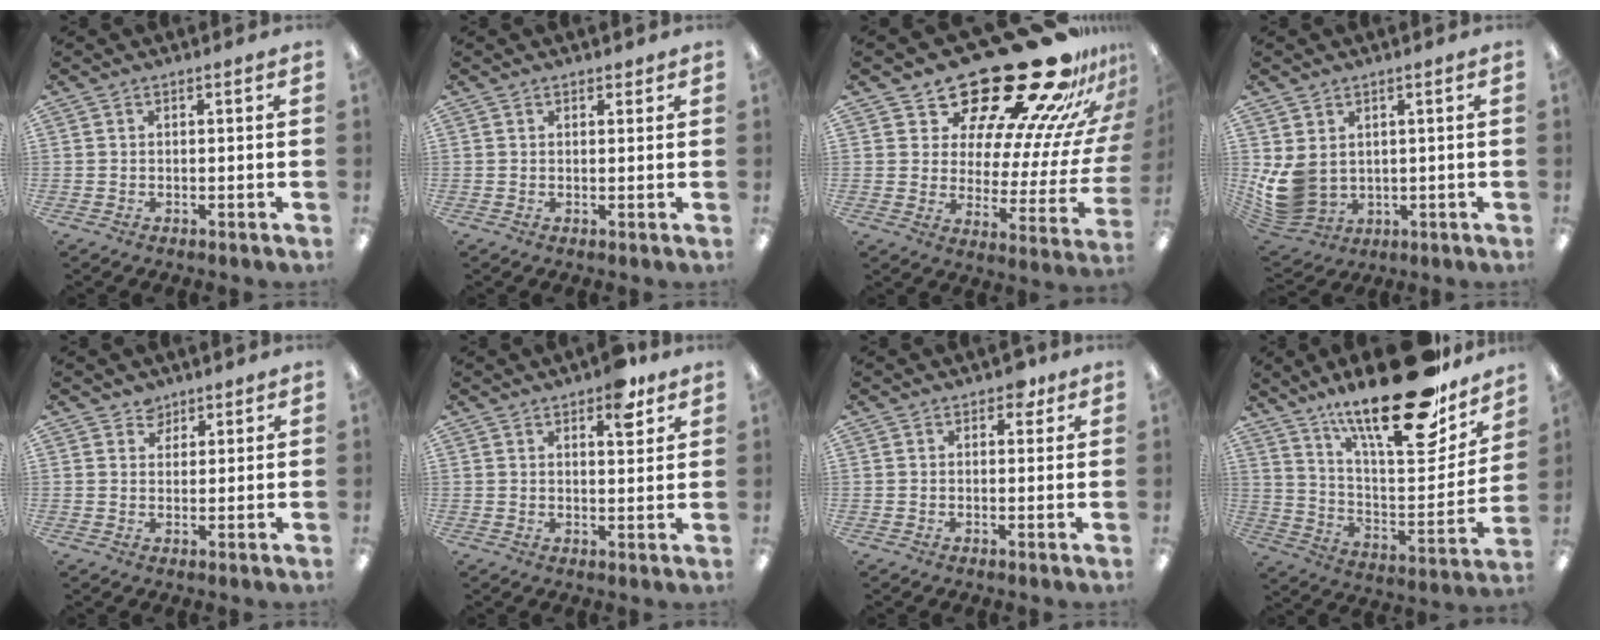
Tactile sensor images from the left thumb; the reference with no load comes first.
{"total": 1.1, "force": [0.8, 0.7, 0.2], "torque": [0.004, -0.002, 0.014]}
{"total": 27.4, "force": [22.1, 9.8, 13.0], "torque": [-0.165, -0.178, 0.378]}
{"total": 9.4, "force": [1.2, 7.6, 5.4], "torque": [-0.133, -0.014, 0.028]}
{"total": 3.0, "force": [2.3, 2.0, 0.1], "torque": [0.008, -0.009, 0.041]}
{"total": 6.5, "force": [4.4, 2.7, 3.9], "torque": [-0.040, -0.021, 0.071]}
{"total": 3.3, "force": [1.8, 2.1, 1.7], "torque": [-0.013, -0.002, 0.028]}
{"total": 27.2, "force": [19.8, 8.0, 16.9], "torque": [-0.256, -0.127, 0.327]}